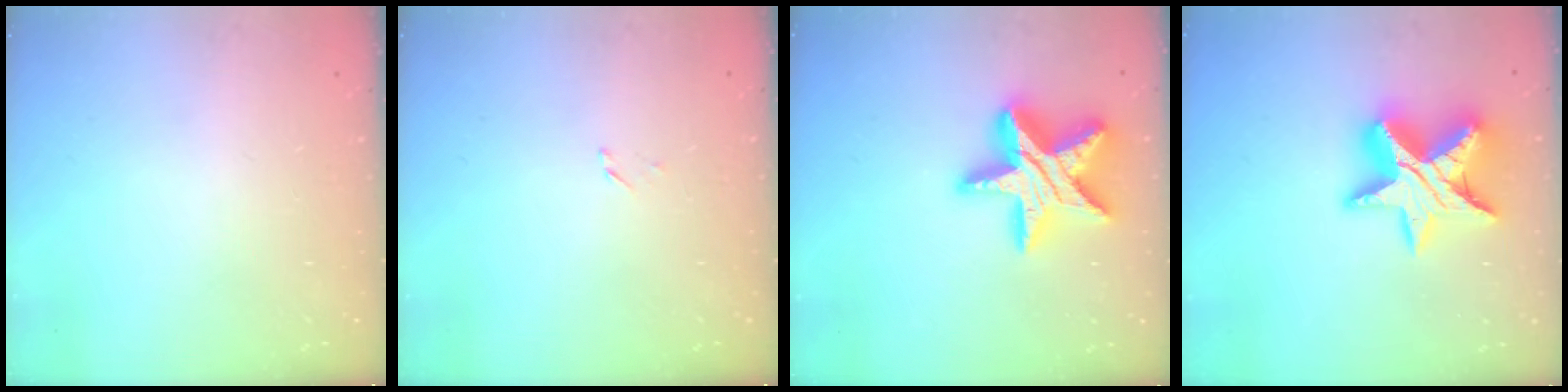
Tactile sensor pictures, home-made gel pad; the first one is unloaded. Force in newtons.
{"total": 1.4, "press": 1.4, "slide": 0.2}
{"total": 23.2, "press": 23.1, "slide": 1.8}
{"total": 17.1, "press": 17.1, "slide": 1.1}